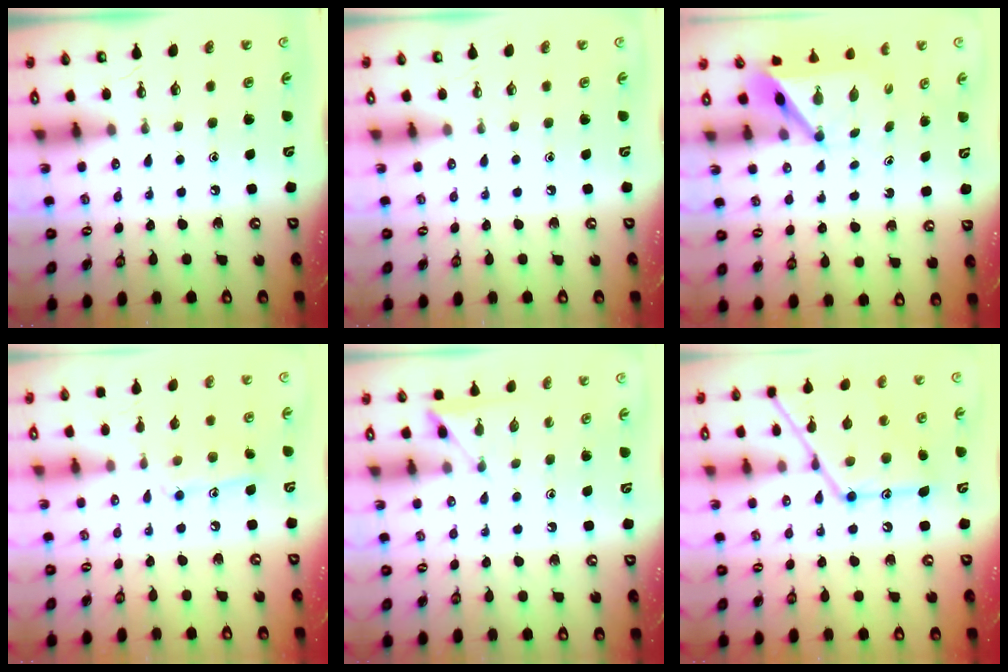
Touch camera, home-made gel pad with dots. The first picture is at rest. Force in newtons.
{"total": 0.0}
{"total": 5.3, "press": 5.3, "slide": 0.4}
{"total": 10.8, "press": 10.7, "slide": 0.5}
{"total": 5.2, "press": 5.1, "slide": 0.5}
{"total": 16.5, "press": 16.5, "slide": 1.2}